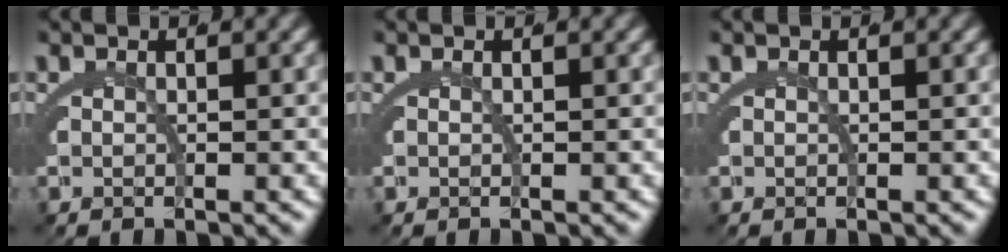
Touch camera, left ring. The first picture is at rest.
{"total": 0.0}
{"total": 0.0}